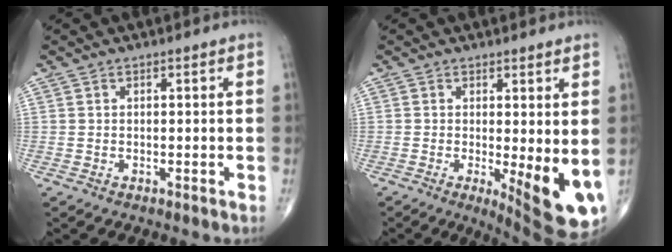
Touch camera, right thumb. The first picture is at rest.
{"total": 10.9, "force": [-1.2, 3.1, 10.3], "torque": [-0.134, -0.024, -0.007]}